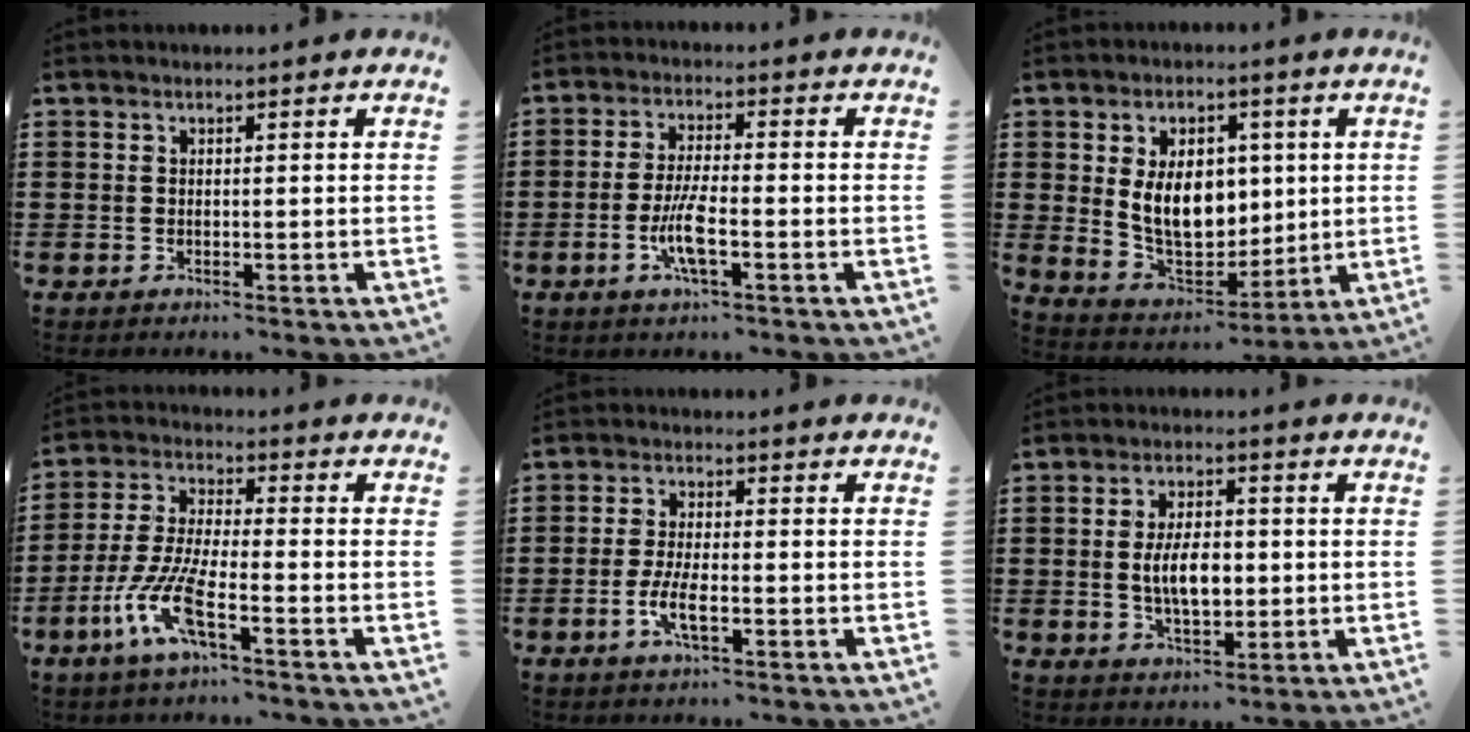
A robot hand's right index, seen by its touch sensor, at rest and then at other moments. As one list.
[{"total": 5.7, "force": [-1.8, 1.1, 5.3], "torque": [-0.115, -0.010, -0.039]}, {"total": 10.6, "force": [1.5, 7.3, 7.4], "torque": [-0.137, 0.007, 0.025]}, {"total": 8.9, "force": [-4.7, 1.7, 7.4], "torque": [-0.189, -0.019, -0.097]}, {"total": 4.5, "force": [-1.7, 1.3, 3.9], "torque": [-0.086, -0.003, -0.036]}, {"total": 6.5, "force": [-0.3, 3.3, 5.6], "torque": [-0.103, -0.003, -0.013]}]